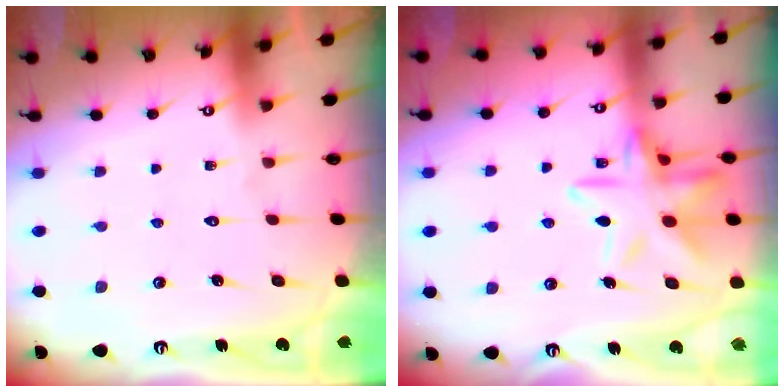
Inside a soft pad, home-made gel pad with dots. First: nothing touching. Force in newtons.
{"total": 14.9, "press": 14.9, "slide": 1.2}